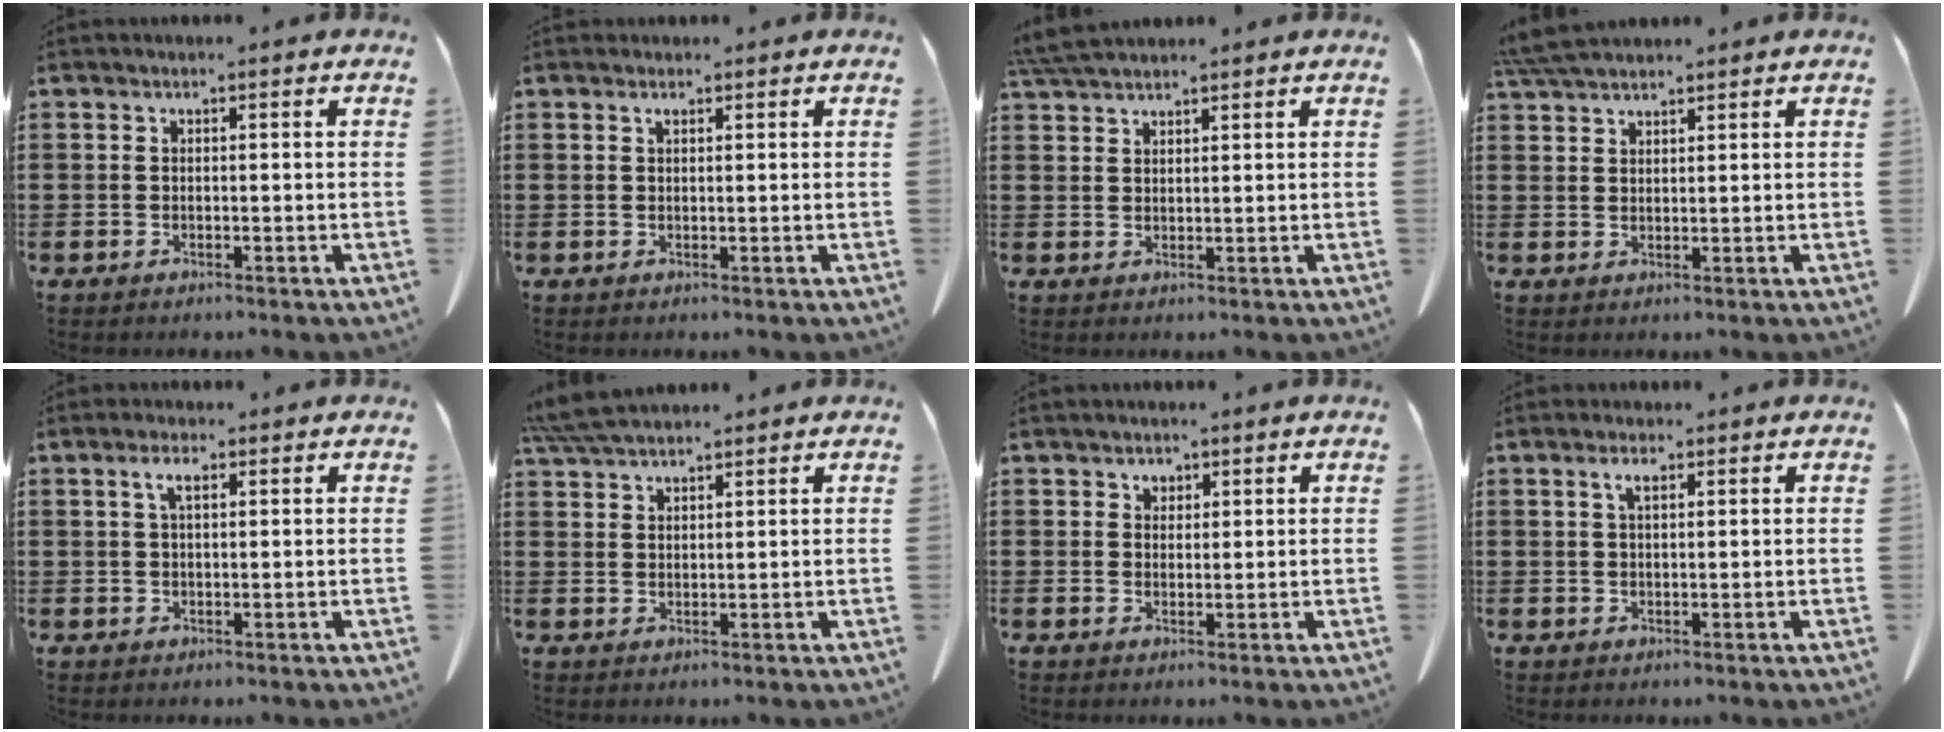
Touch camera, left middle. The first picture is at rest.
{"total": 0.7, "force": [0.5, 0.3, 0.5], "torque": [-0.012, 0.000, 0.011]}
{"total": 4.1, "force": [3.7, 0.6, 1.6], "torque": [-0.043, -0.004, 0.072]}
{"total": 4.5, "force": [4.0, 0.7, 1.9], "torque": [-0.049, -0.004, 0.077]}
{"total": 2.9, "force": [1.3, 0.9, 2.4], "torque": [-0.053, 0.005, 0.023]}
{"total": 5.2, "force": [4.6, 0.9, 2.2], "torque": [-0.056, -0.007, 0.088]}
{"total": 1.6, "force": [1.3, 0.8, 0.2], "torque": [0.001, -0.001, 0.025]}
{"total": 2.3, "force": [1.3, 0.7, 1.8], "torque": [-0.032, -0.001, 0.021]}